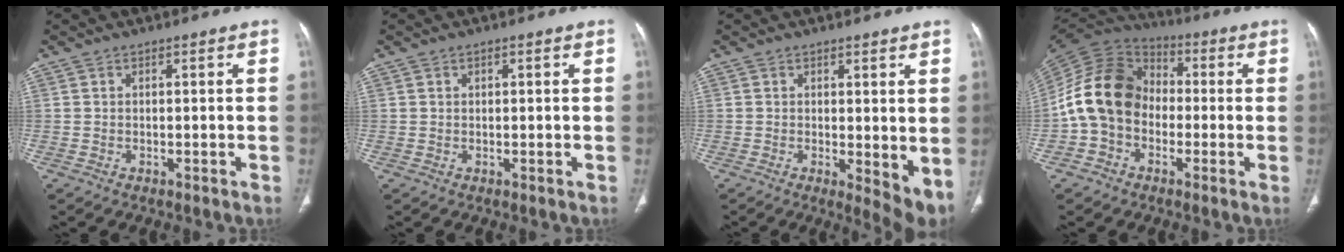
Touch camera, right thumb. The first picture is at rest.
{"total": 0.5, "force": [0.2, 0.4, 0.3], "torque": [-0.002, 0.000, 0.003]}
{"total": 6.3, "force": [0.5, 2.4, 5.8], "torque": [-0.073, -0.018, 0.014]}
{"total": 14.6, "force": [-2.0, 11.6, 8.6], "torque": [-0.150, 0.039, -0.053]}